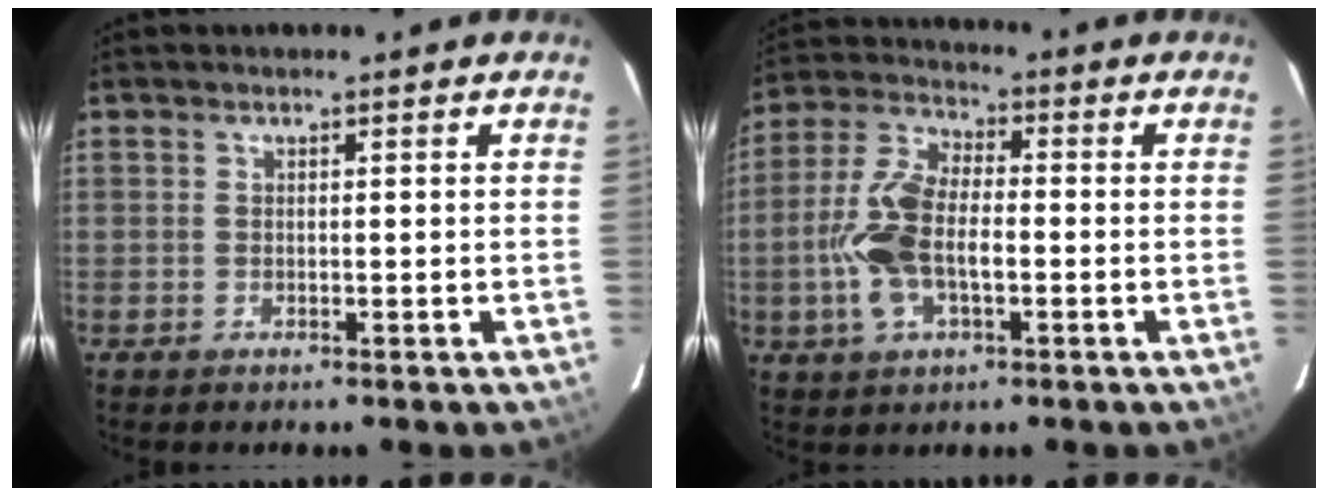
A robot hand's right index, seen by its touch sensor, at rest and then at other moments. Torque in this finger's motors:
{"motor_torque": [1.66, -0.33, 0.94, 0.21]}